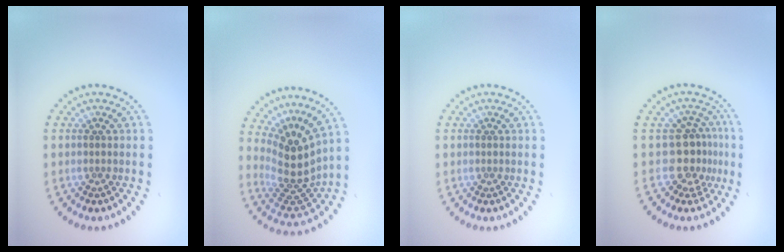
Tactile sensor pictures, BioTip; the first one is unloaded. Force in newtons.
{"total": 4.3, "press": 3.0, "slide": 3.1}
{"total": 0.0}
{"total": 3.2, "press": 2.4, "slide": 2.1}